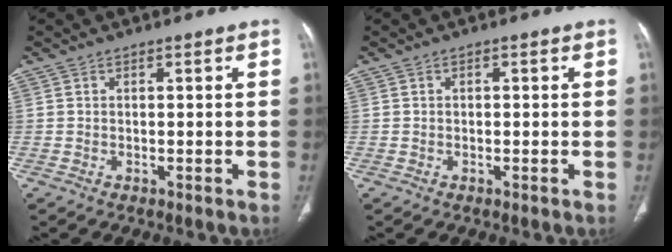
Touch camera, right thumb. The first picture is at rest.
{"total": 0.6, "force": [0.1, 0.3, 0.5], "torque": [-0.008, 0.000, 0.002]}